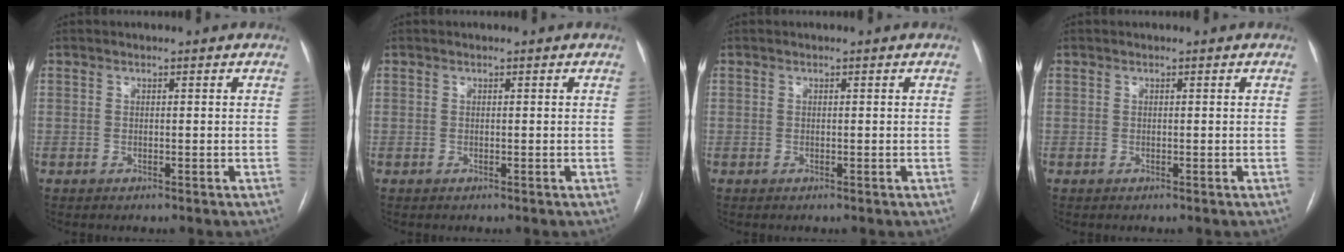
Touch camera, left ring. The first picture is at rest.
{"total": 0.0}
{"total": 0.0}
{"total": 0.0}